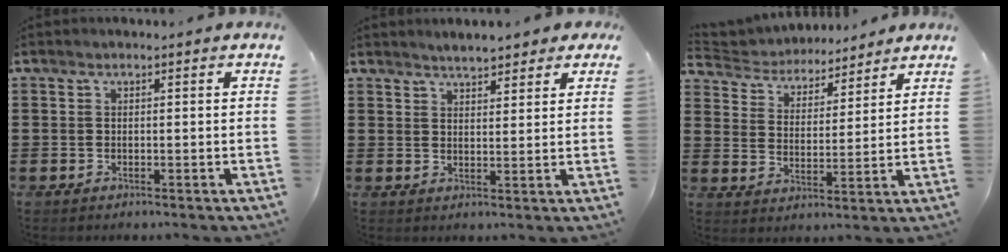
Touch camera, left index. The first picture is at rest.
{"total": 3.1, "force": [2.9, 0.7, 0.9], "torque": [-0.026, 0.000, 0.054]}
{"total": 4.5, "force": [4.4, 0.9, 0.1], "torque": [-0.030, -0.028, 0.074]}